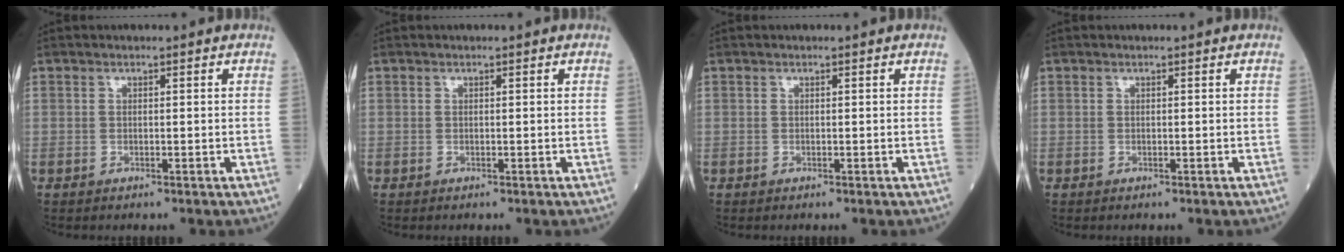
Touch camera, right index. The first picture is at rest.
{"total": 0.0}
{"total": 0.0}
{"total": 0.0}